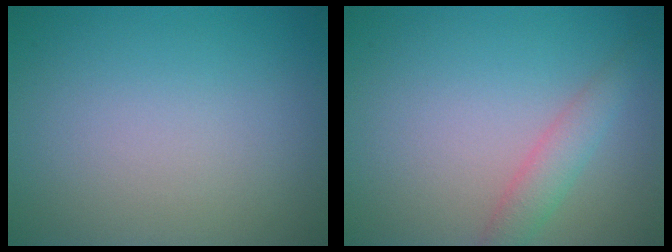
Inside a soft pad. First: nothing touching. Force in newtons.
{"total": 2.4, "press": 2.4, "slide": 0.1}